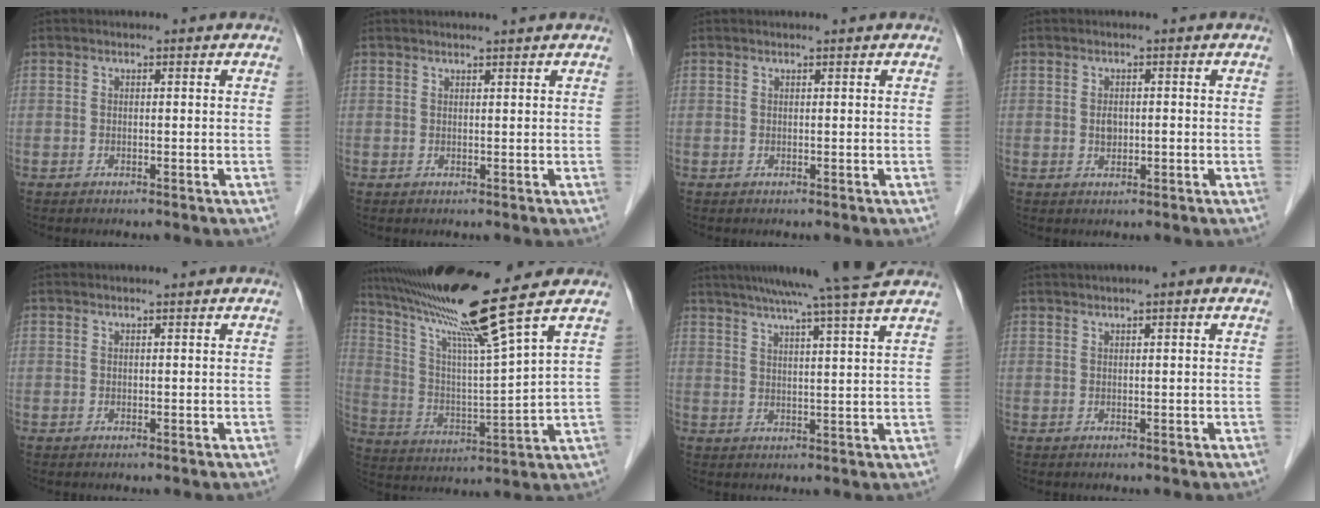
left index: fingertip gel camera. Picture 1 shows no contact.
{"total": 1.7, "force": [1.7, -0.2, 0.5], "torque": [-0.001, 0.011, 0.028]}
{"total": 0.0}
{"total": 1.7, "force": [-0.1, 1.0, 1.3], "torque": [-0.020, 0.003, 0.001]}
{"total": 0.0}
{"total": 15.0, "force": [11.7, -2.9, 8.9], "torque": [-0.153, -0.011, 0.216]}
{"total": 13.3, "force": [10.9, -1.4, 7.4], "torque": [-0.116, 0.018, 0.144]}
{"total": 2.0, "force": [1.2, 0.0, 1.6], "torque": [-0.029, 0.014, 0.021]}